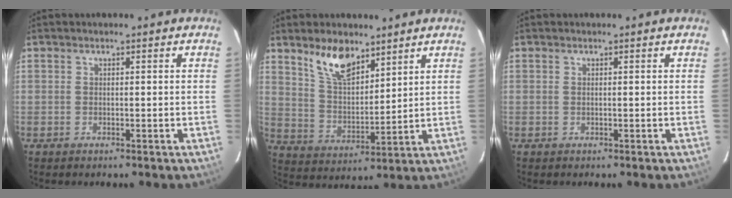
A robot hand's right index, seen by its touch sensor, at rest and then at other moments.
{"total": 9.8, "force": [6.9, 4.2, 5.5], "torque": [-0.098, 0.006, 0.138]}
{"total": 0.0}